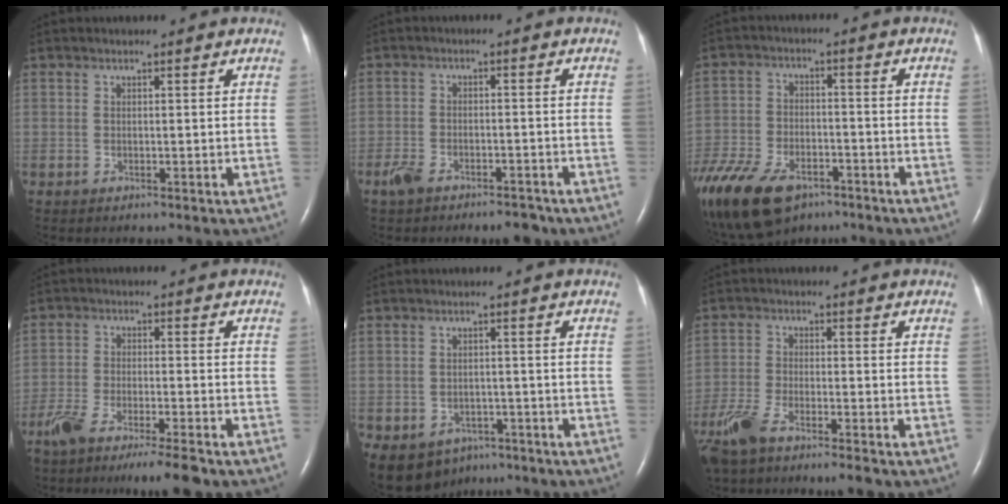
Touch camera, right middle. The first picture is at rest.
{"total": 5.6, "force": [-4.3, 2.0, 2.8], "torque": [-0.054, -0.002, -0.071]}
{"total": 19.9, "force": [-12.6, 10.7, 11.0], "torque": [-0.298, -0.029, -0.214]}
{"total": 10.2, "force": [-8.2, 0.4, 6.1], "torque": [-0.102, -0.023, -0.134]}
{"total": 10.3, "force": [-5.8, 7.8, 3.1], "torque": [-0.086, -0.001, -0.069]}
{"total": 7.8, "force": [-6.0, 1.1, 4.9], "torque": [-0.104, -0.014, -0.113]}